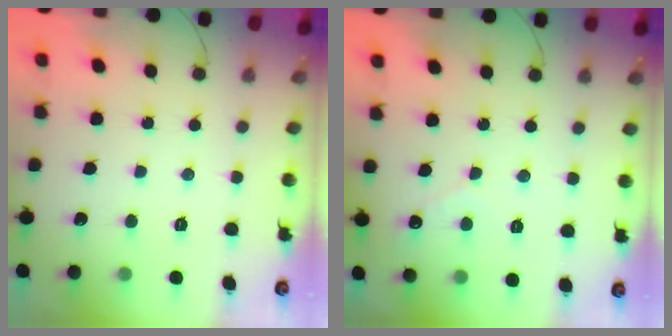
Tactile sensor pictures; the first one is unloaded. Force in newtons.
{"total": 1.6, "press": 1.6, "slide": 0.1}